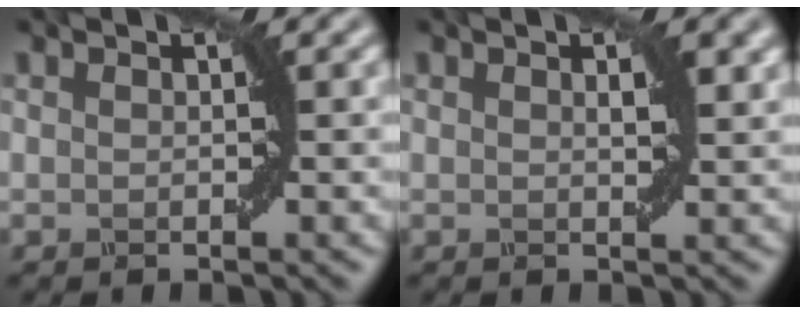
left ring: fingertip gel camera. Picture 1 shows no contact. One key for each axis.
{"total": 1.5, "fx": 0.6, "fy": 0.5, "fz": 1.3, "tx": -0.016, "ty": 0.002, "tz": 0.010}